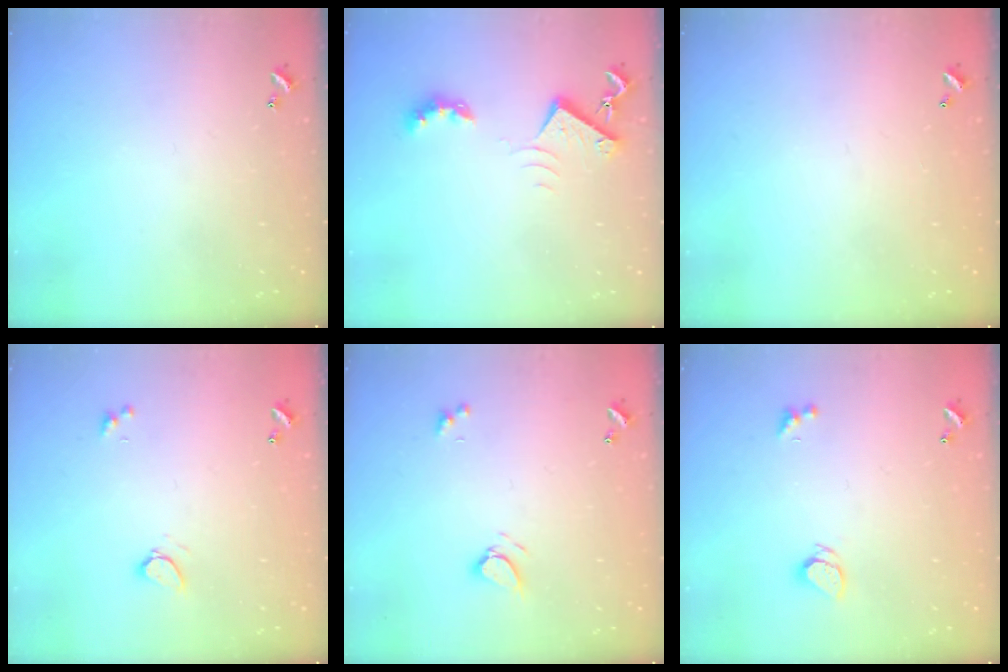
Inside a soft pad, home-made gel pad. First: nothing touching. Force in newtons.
{"total": 7.1, "press": 7.0, "slide": 1.1}
{"total": 2.7, "press": 2.7, "slide": 0.1}
{"total": 1.3, "press": 1.3, "slide": 0.2}
{"total": 3.6, "press": 3.5, "slide": 0.5}
{"total": 1.9, "press": 1.8, "slide": 0.3}